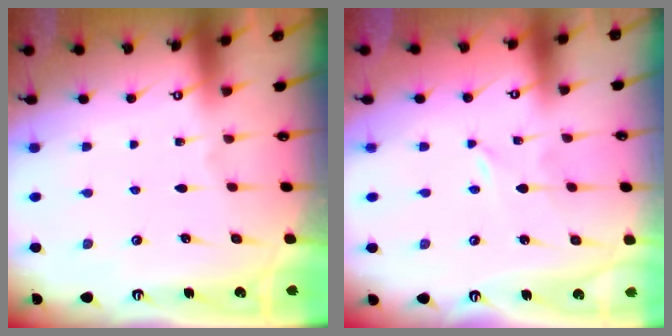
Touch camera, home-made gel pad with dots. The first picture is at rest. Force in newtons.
{"total": 0.0}